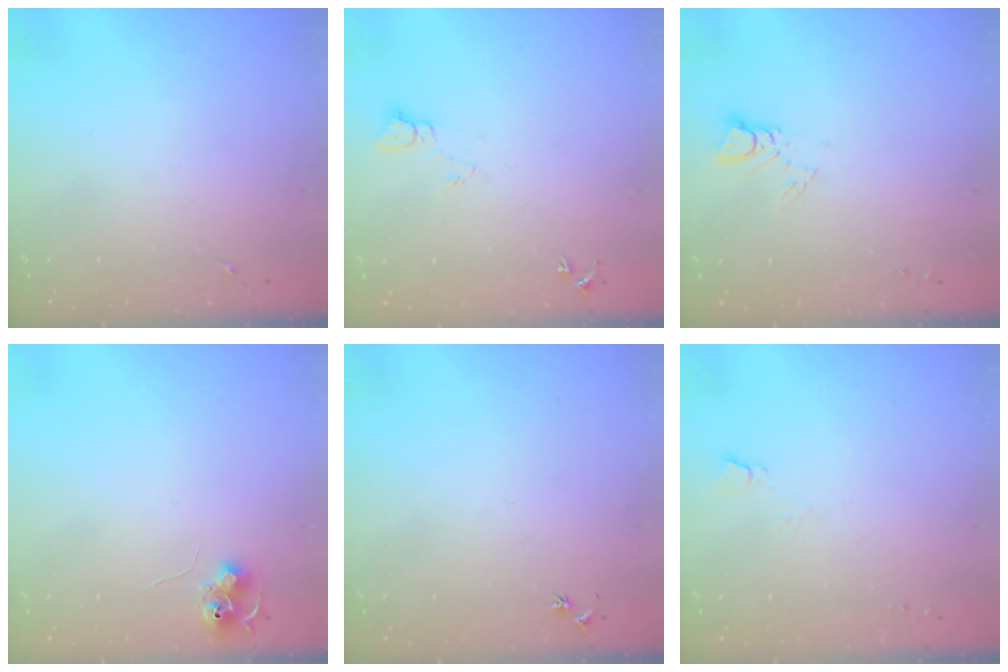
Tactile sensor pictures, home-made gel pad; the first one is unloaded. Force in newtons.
{"total": 4.4, "press": 4.3, "slide": 0.4}
{"total": 3.6, "press": 3.6, "slide": 0.1}
{"total": 7.9, "press": 7.8, "slide": 0.9}
{"total": 3.0, "press": 2.9, "slide": 0.3}
{"total": 4.1, "press": 4.0, "slide": 0.6}